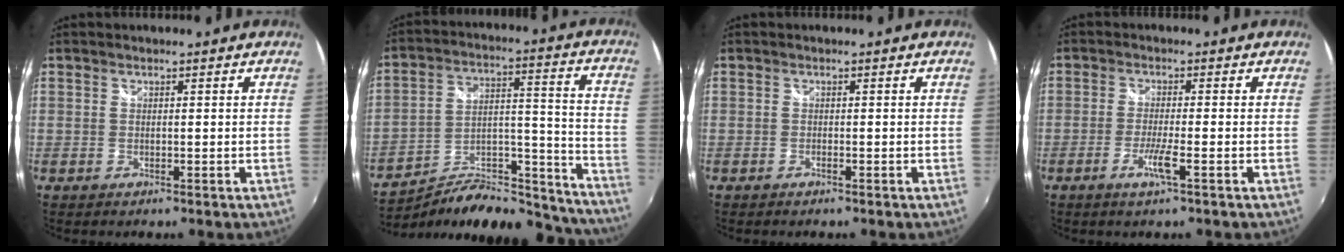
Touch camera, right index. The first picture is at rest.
{"total": 24.0, "force": [-20.4, 7.8, 9.8], "torque": [-0.138, 0.043, -0.278]}
{"total": 0.5, "force": [-0.3, 0.1, 0.4], "torque": [-0.006, 0.000, -0.008]}
{"total": 3.8, "force": [-1.8, -0.2, 3.3], "torque": [-0.069, -0.009, -0.037]}